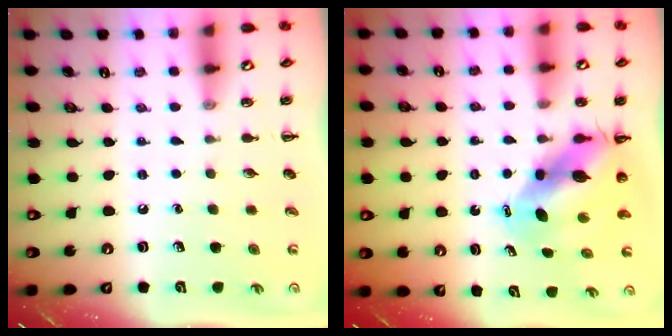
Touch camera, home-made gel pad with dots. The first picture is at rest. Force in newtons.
{"total": 8.8, "press": 8.5, "slide": 2.4}